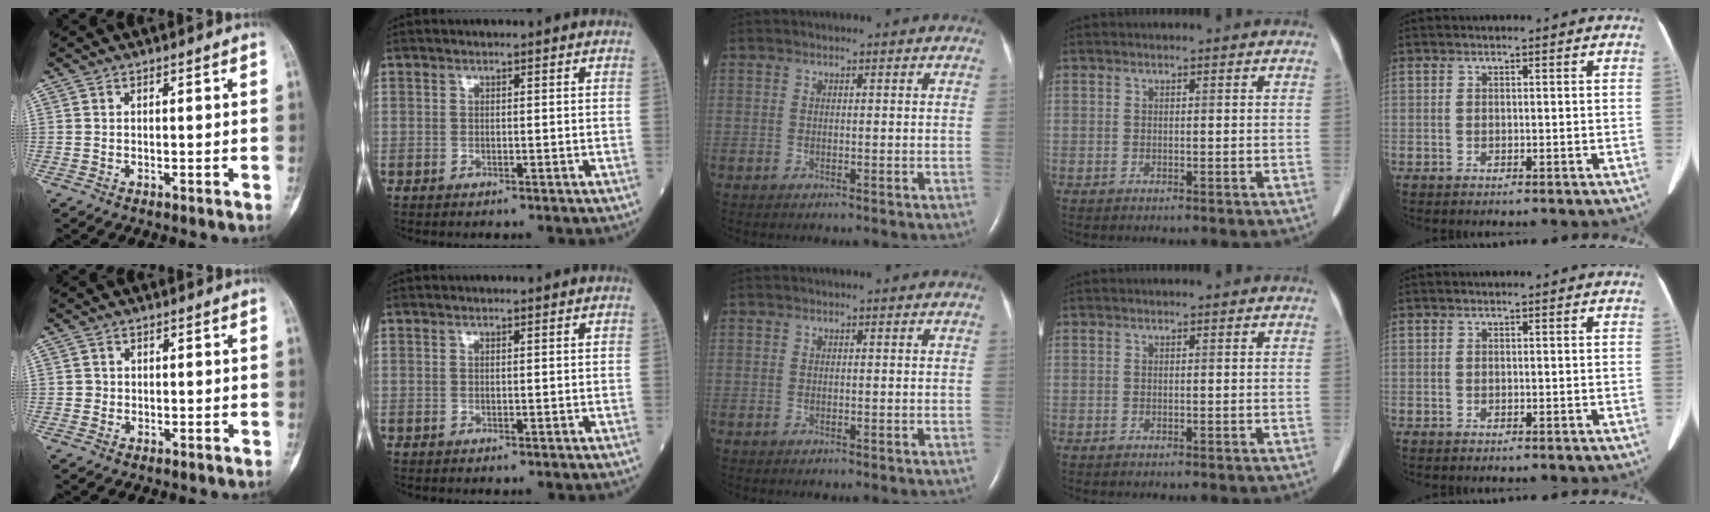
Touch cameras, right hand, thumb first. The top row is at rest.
{"thumb": {"total": 1.0, "force": [0.0, 1.0, 0.0], "torque": [0.007, 0.005, -0.001]}}